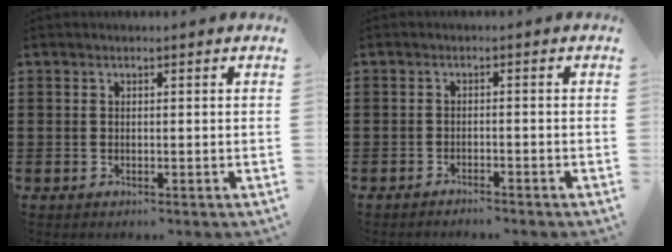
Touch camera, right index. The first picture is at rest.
{"total": 1.3, "force": [-1.3, 0.0, 0.1], "torque": [-0.006, 0.003, -0.028]}